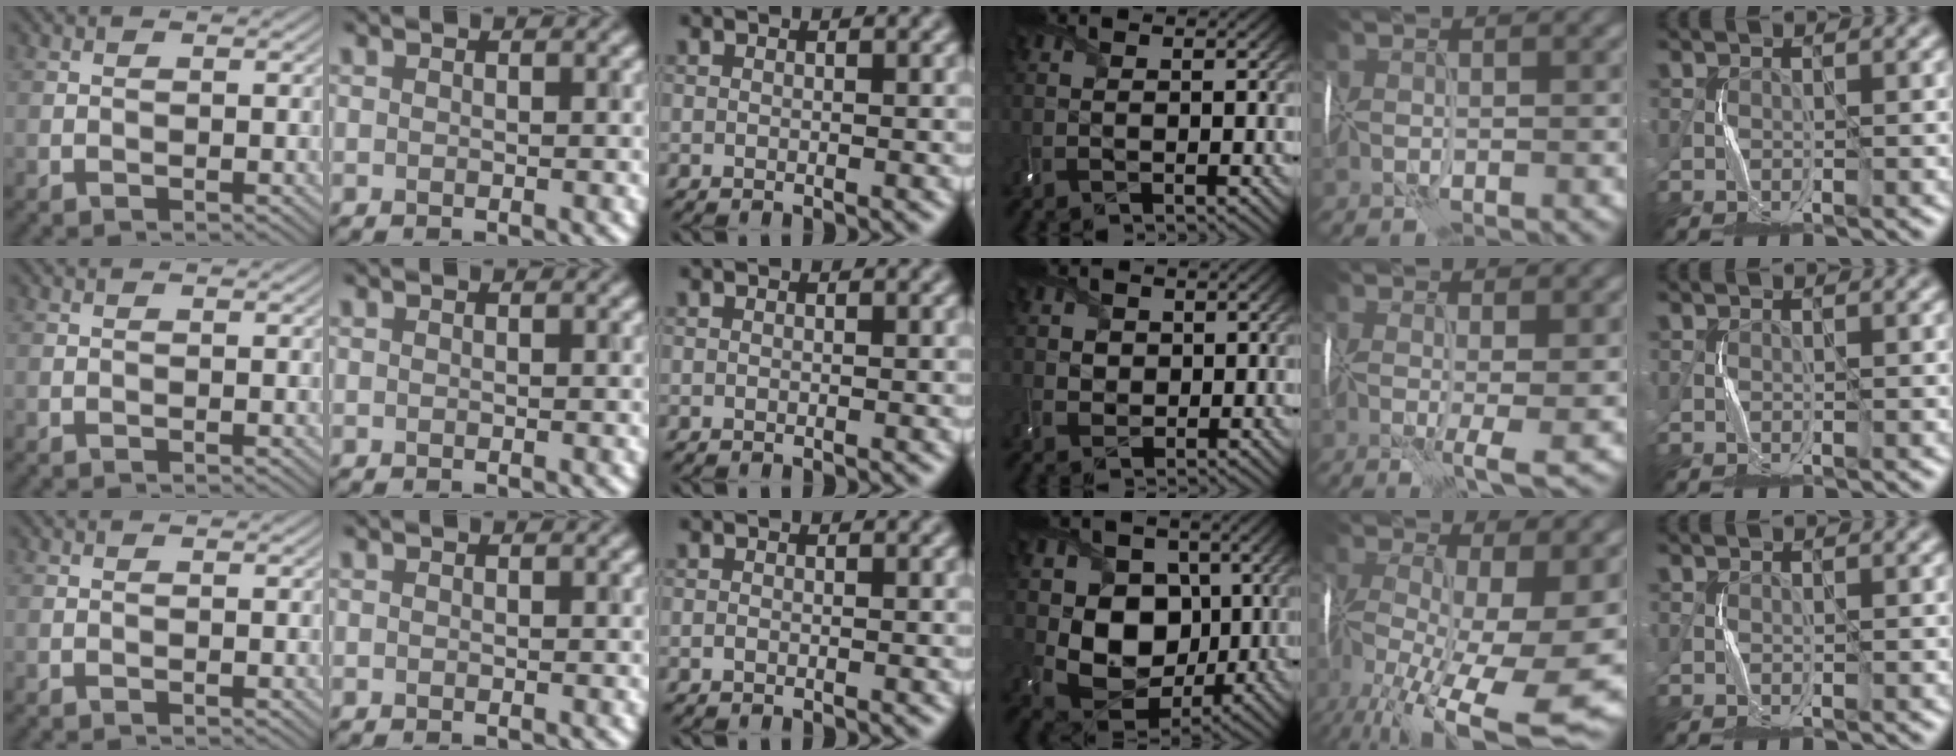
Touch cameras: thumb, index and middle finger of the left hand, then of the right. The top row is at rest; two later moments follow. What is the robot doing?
{"motion": "wrap", "object": "receipt paper"}